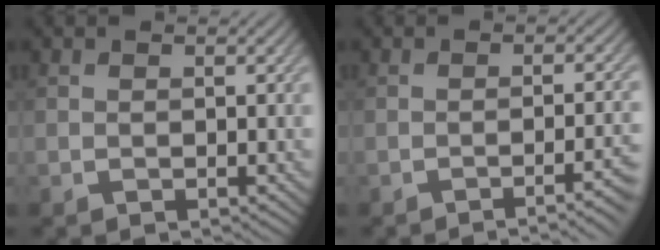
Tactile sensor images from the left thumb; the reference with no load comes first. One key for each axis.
{"total": 5.0, "fx": -2.6, "fy": 0.9, "fz": 4.2, "tx": -0.048, "ty": 0.008, "tz": -0.039}